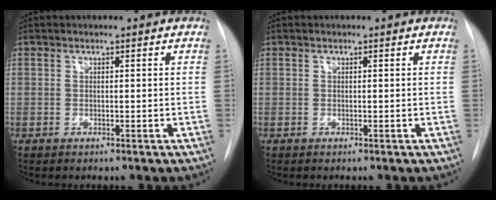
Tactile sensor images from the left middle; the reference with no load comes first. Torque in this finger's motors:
{"motor_torque": [0.08, -0.06, -0.05, -0.01]}